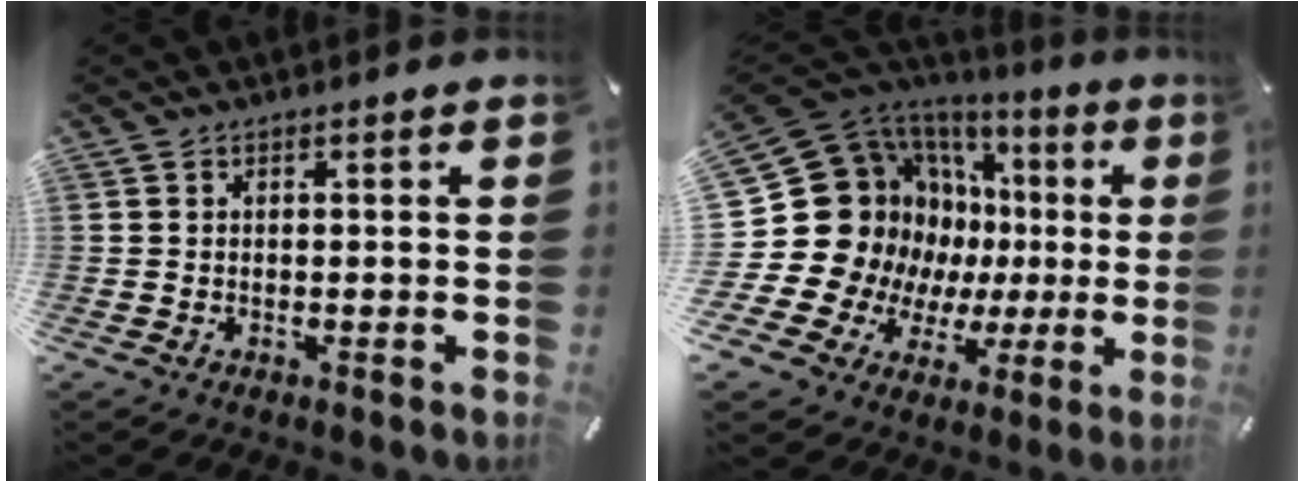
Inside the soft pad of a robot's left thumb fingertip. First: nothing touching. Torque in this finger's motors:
{"motor_torque": [1.62, 3.39, 0.88, 0.79, 0.03]}